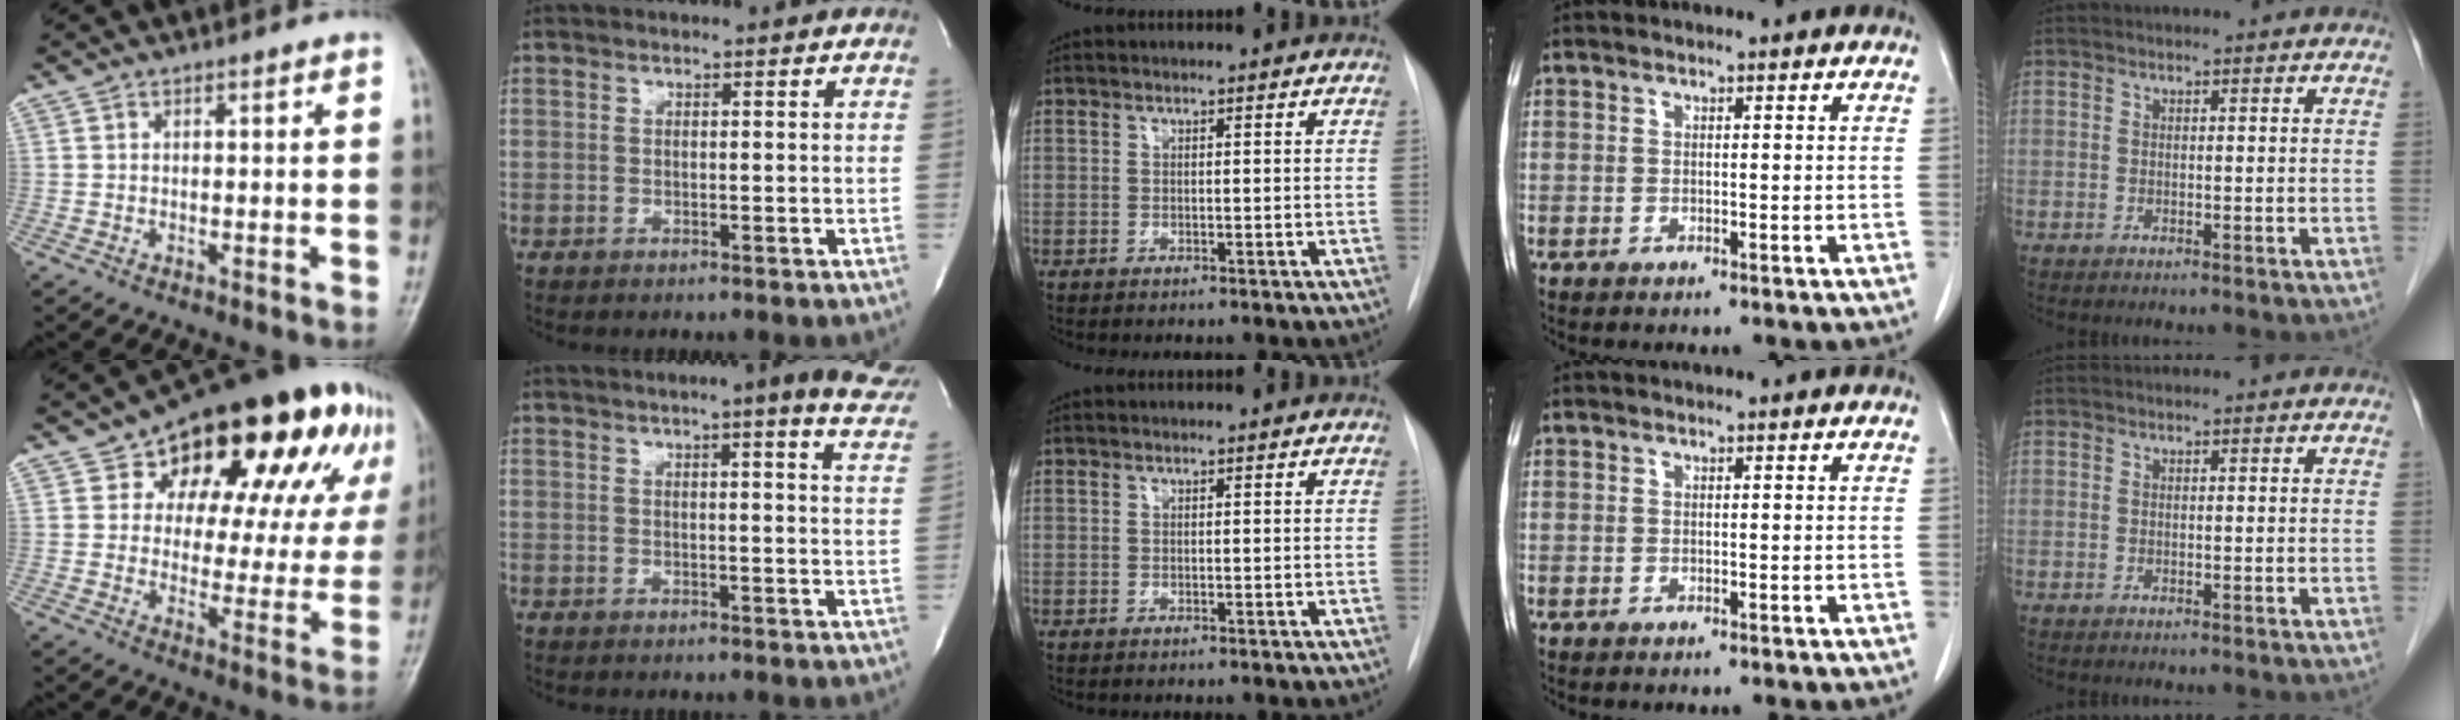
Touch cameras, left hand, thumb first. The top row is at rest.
{"thumb": {"total": 25.4, "force": [12.8, 13.4, 17.4], "torque": [-0.197, 0.003, 0.175]}, "index": {"total": 13.2, "force": [9.6, 1.2, 9.0], "torque": [-0.113, -0.001, 0.098]}}